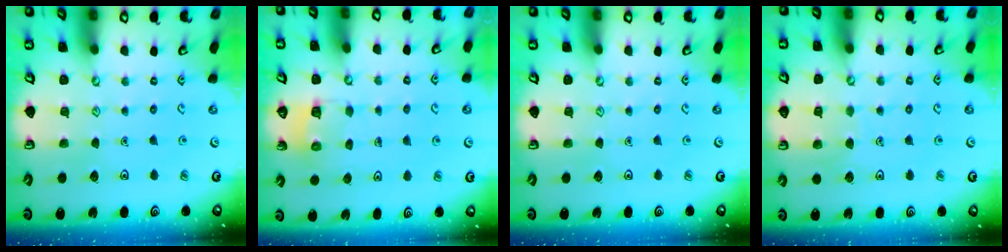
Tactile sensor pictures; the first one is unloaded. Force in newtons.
{"total": 4.6, "press": 4.6, "slide": 0.2}
{"total": 0.0}
{"total": 3.9, "press": 3.9, "slide": 0.3}